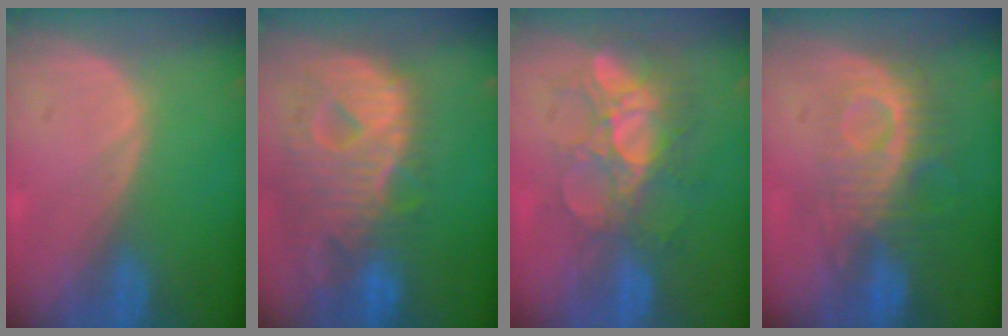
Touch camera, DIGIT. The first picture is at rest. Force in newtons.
{"total": 12.8, "press": 10.8, "slide": 6.8}
{"total": 9.8, "press": 8.5, "slide": 4.8}
{"total": 9.3, "press": 8.2, "slide": 4.4}